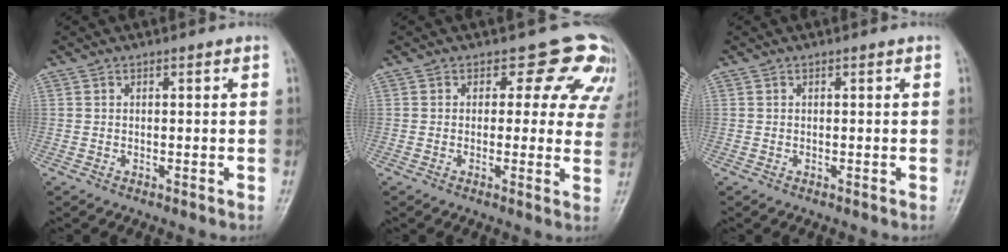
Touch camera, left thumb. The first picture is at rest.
{"total": 7.1, "force": [3.5, 1.7, 5.9], "torque": [-0.060, -0.012, 0.040]}
{"total": 0.0}